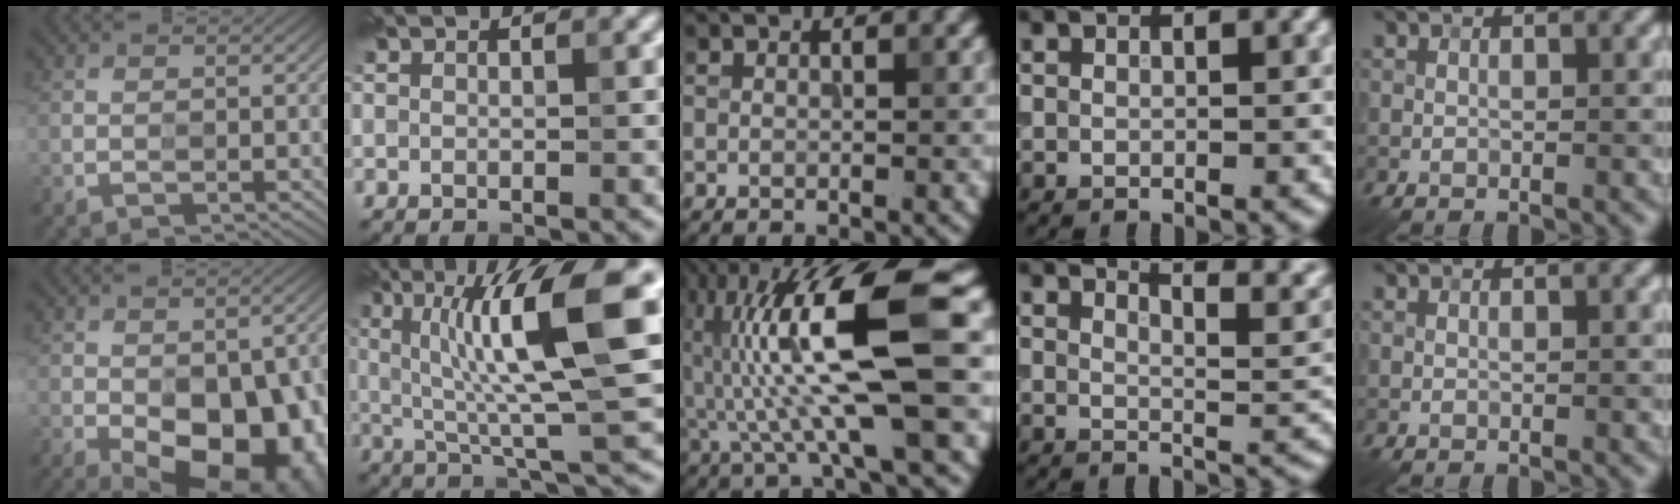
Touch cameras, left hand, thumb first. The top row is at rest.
{"thumb": {"total": 18.8, "force": [-8.6, 10.4, 13.0], "torque": [-0.162, -0.037, -0.089]}, "index": {"total": 11.6, "force": [2.6, 2.0, 11.2], "torque": [-0.174, 0.009, 0.045]}, "middle": {"total": 12.2, "force": [0.1, 2.2, 12.0], "torque": [-0.230, 0.024, 0.004]}, "ring": {"total": 6.0, "force": [4.5, 1.3, 3.7], "torque": [-0.040, 0.014, 0.061]}}